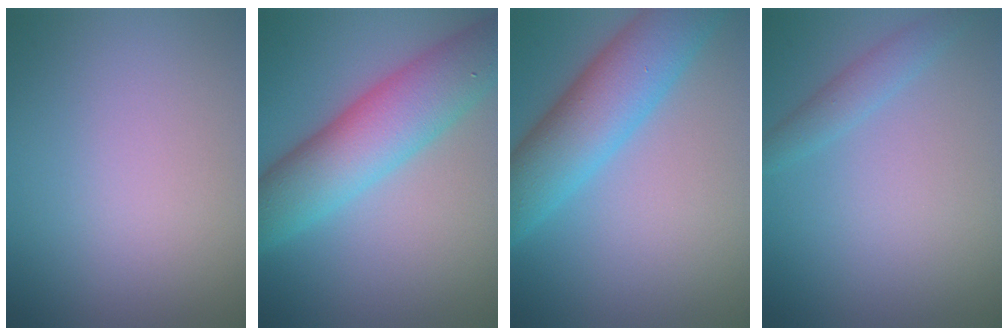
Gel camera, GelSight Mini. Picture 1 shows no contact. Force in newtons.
{"total": 8.8, "press": 8.8, "slide": 0.2}
{"total": 7.6, "press": 7.6, "slide": 0.2}
{"total": 1.8, "press": 1.8, "slide": 0.2}